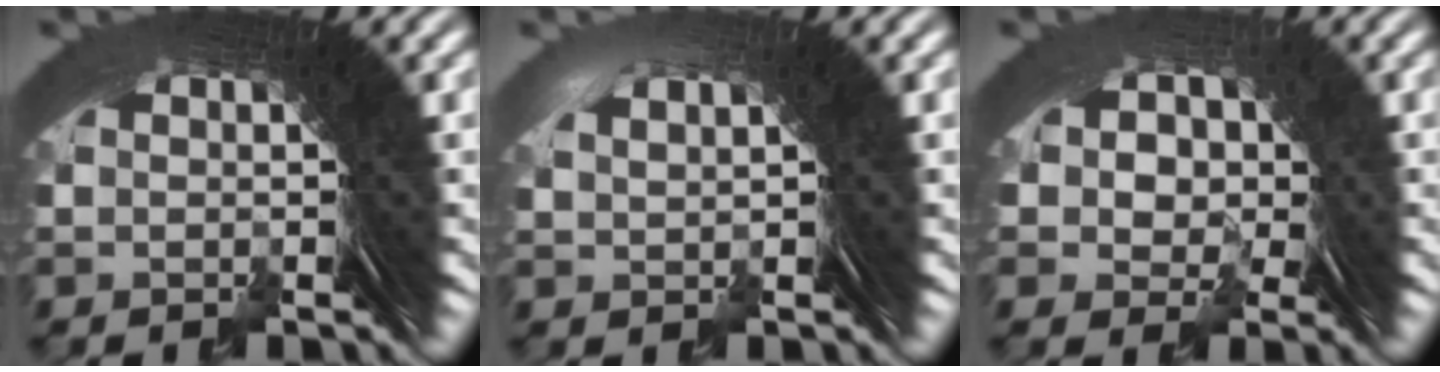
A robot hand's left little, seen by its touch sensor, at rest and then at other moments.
{"total": 1.3, "force": [0.2, -1.2, -0.4], "torque": [0.012, 0.000, 0.016]}
{"total": 4.9, "force": [-0.9, 4.4, 1.9], "torque": [-0.060, -0.030, -0.005]}